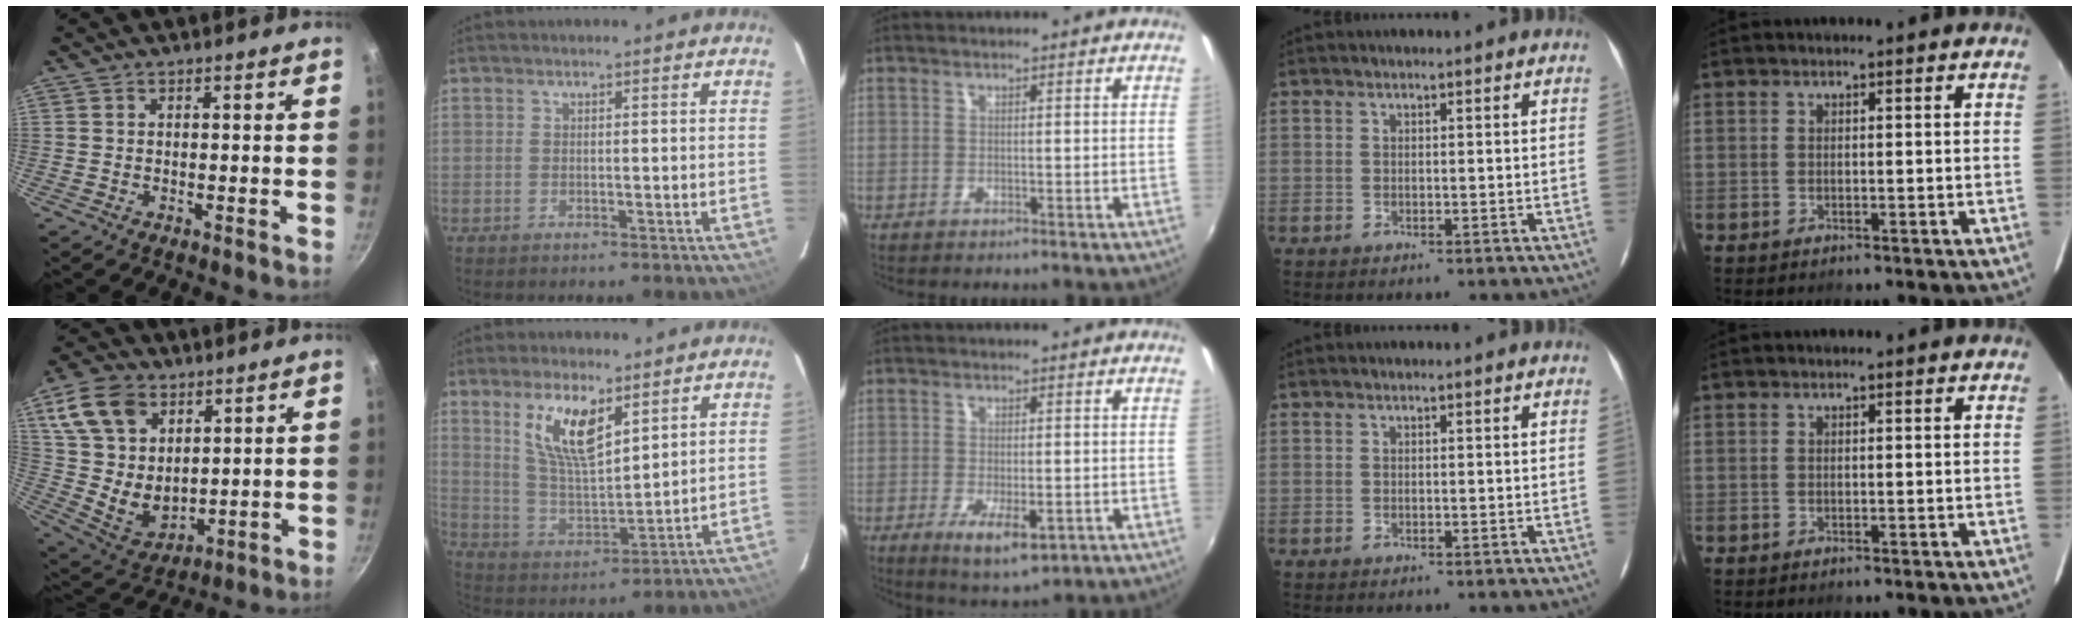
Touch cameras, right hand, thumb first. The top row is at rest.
{"thumb": {"total": 16.4, "force": [7.2, 11.2, 9.6], "torque": [-0.154, -0.029, 0.156]}, "index": {"total": 11.7, "force": [6.3, 4.3, 8.8], "torque": [-0.166, 0.003, 0.132]}, "middle": {"total": 7.0, "force": [-2.8, 2.4, 5.9], "torque": [-0.114, -0.022, -0.042]}}